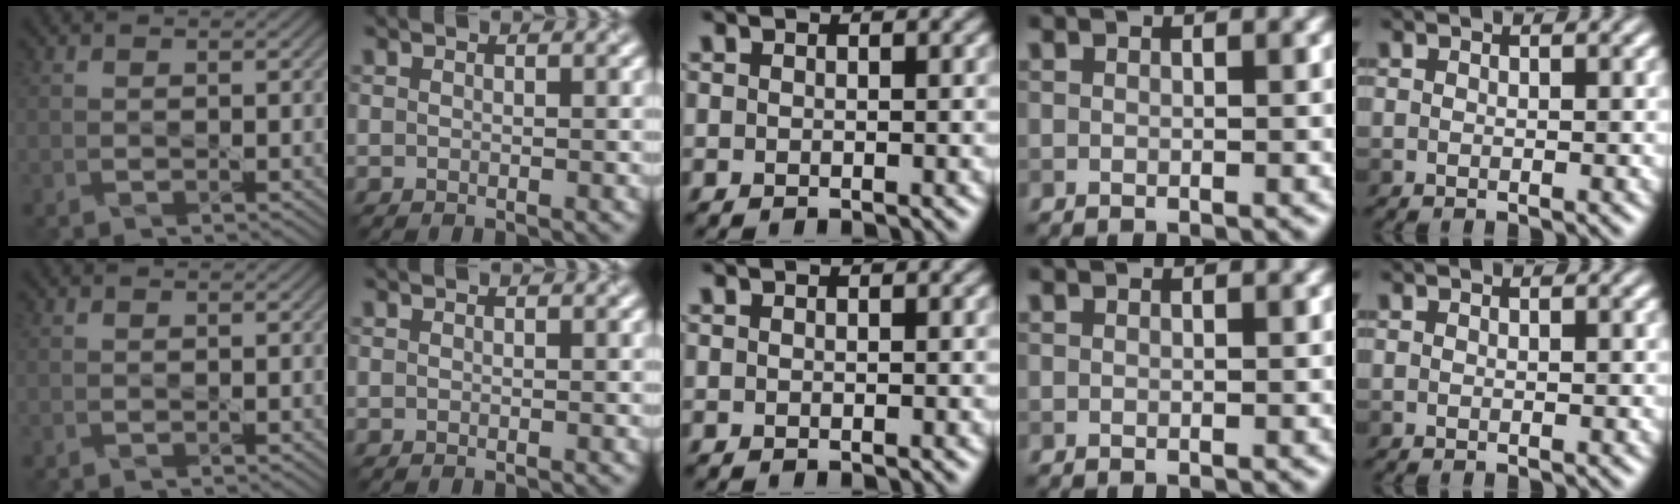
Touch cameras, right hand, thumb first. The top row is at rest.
{}